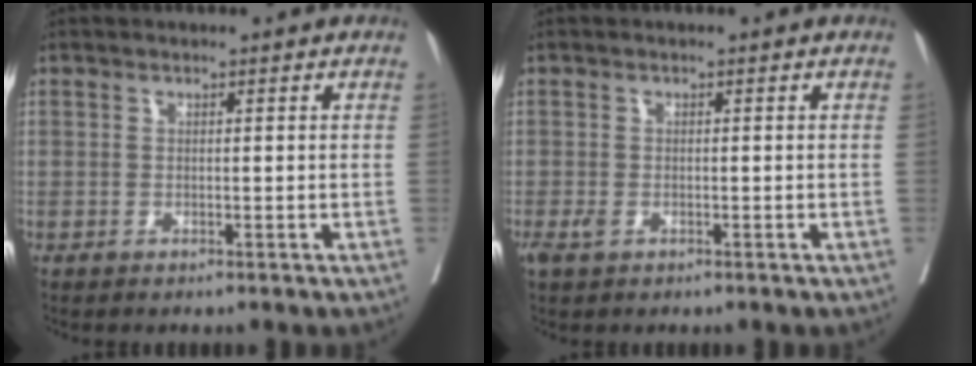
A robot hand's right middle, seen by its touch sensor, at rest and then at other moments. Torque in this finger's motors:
{"motor_torque": [0.66, -0.39, 0.12, 0.06]}